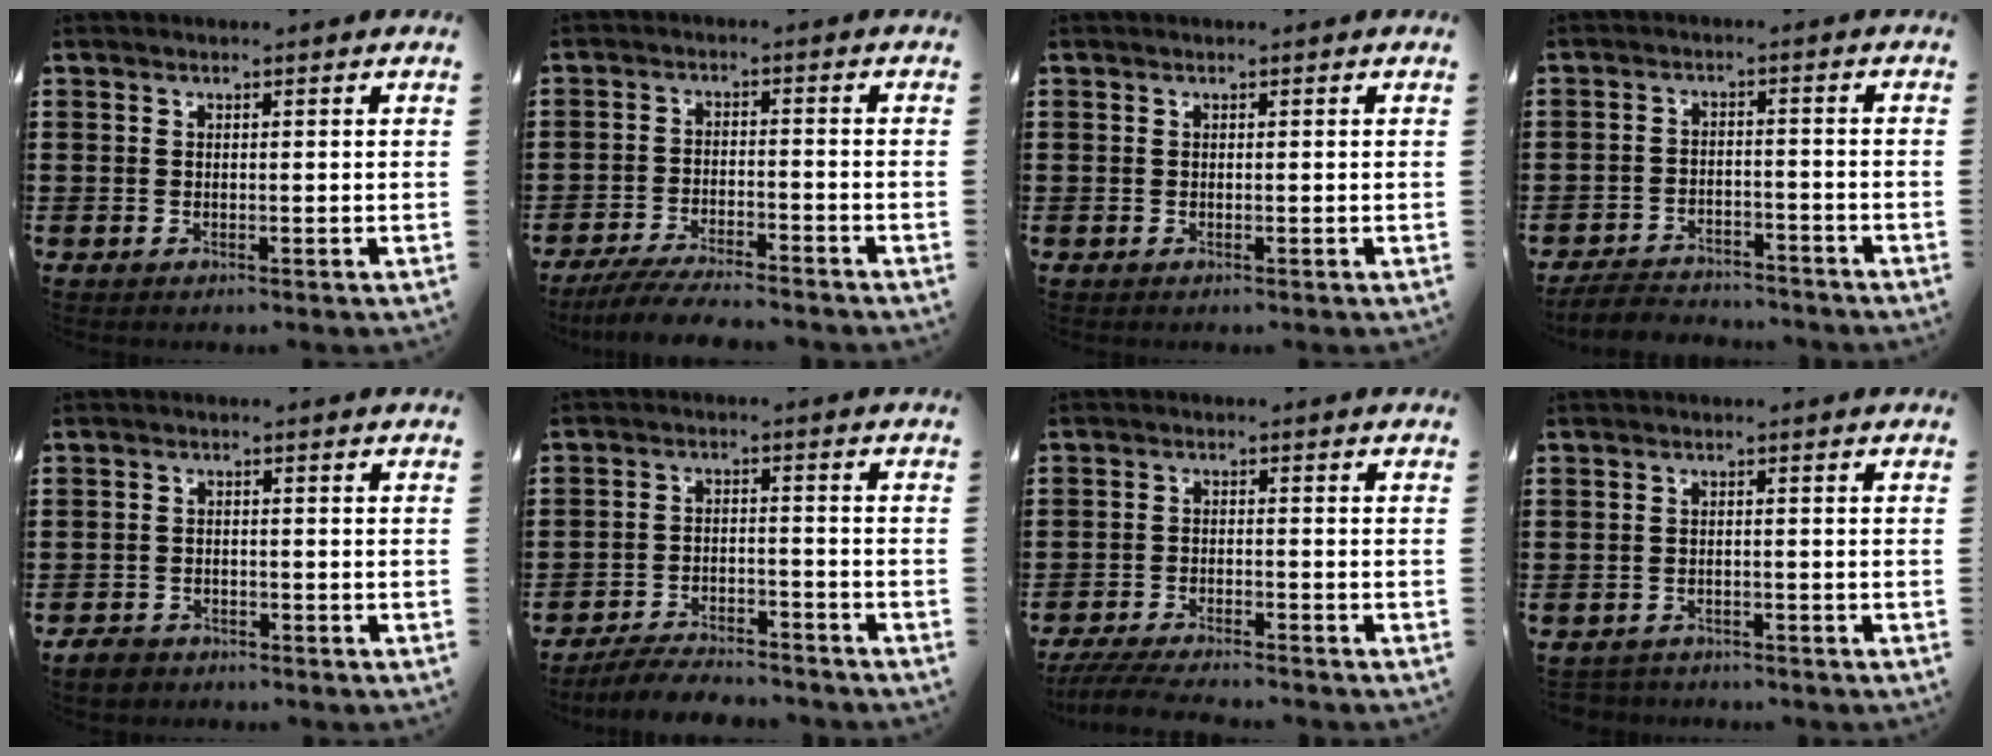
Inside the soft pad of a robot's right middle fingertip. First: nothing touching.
{"total": 5.0, "force": [-4.7, 0.2, 1.7], "torque": [-0.042, -0.008, -0.095]}
{"total": 0.0}
{"total": 4.5, "force": [-4.4, 0.9, 0.3], "torque": [-0.012, 0.007, -0.093]}
{"total": 2.2, "force": [-1.9, 0.9, 0.3], "torque": [-0.019, 0.002, -0.044]}
{"total": 5.1, "force": [-5.0, 0.6, 1.1], "torque": [-0.017, 0.006, -0.098]}
{"total": 4.3, "force": [-4.1, 0.2, 1.4], "torque": [-0.035, -0.009, -0.085]}
{"total": 1.4, "force": [-1.4, 0.3, -0.2], "torque": [-0.002, 0.001, -0.032]}